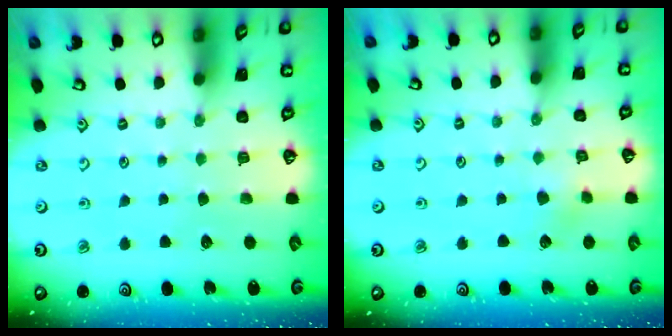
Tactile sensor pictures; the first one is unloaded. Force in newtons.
{"total": 2.9, "press": 2.9, "slide": 0.3}